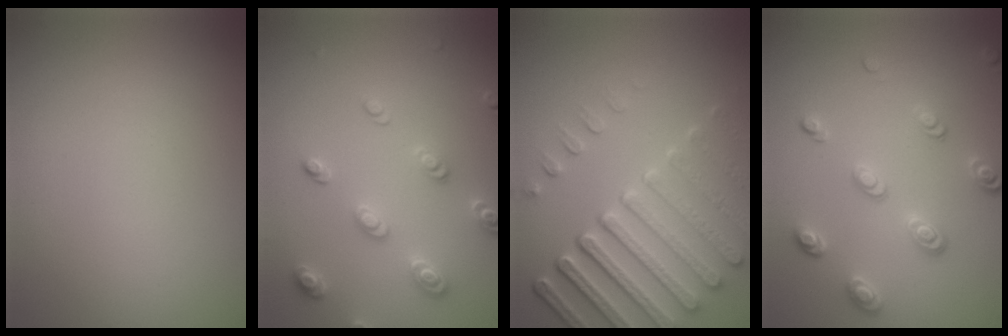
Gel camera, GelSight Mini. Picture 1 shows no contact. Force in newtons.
{"total": 2.9, "press": 2.7, "slide": 1.0}
{"total": 7.7, "press": 5.7, "slide": 5.2}
{"total": 3.2, "press": 2.6, "slide": 1.8}